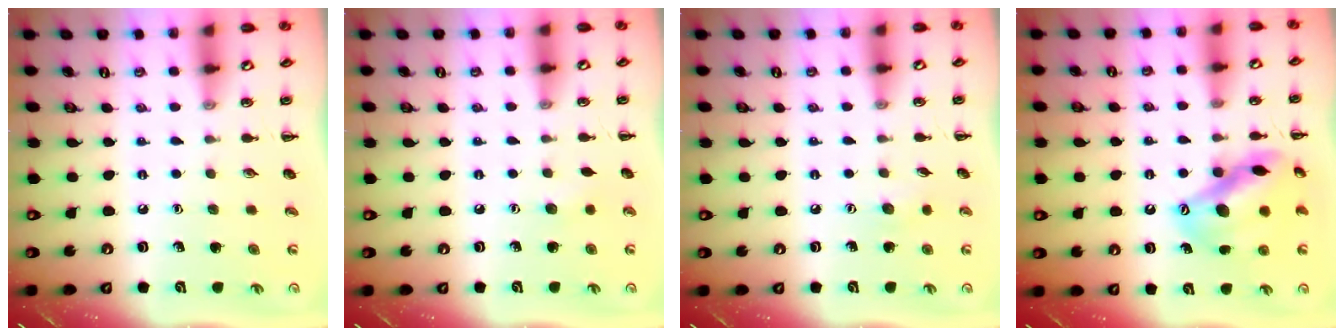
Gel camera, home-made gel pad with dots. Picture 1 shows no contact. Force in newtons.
{"total": 3.5, "press": 3.4, "slide": 1.0}
{"total": 4.8, "press": 4.6, "slide": 1.0}
{"total": 15.6, "press": 15.3, "slide": 3.0}